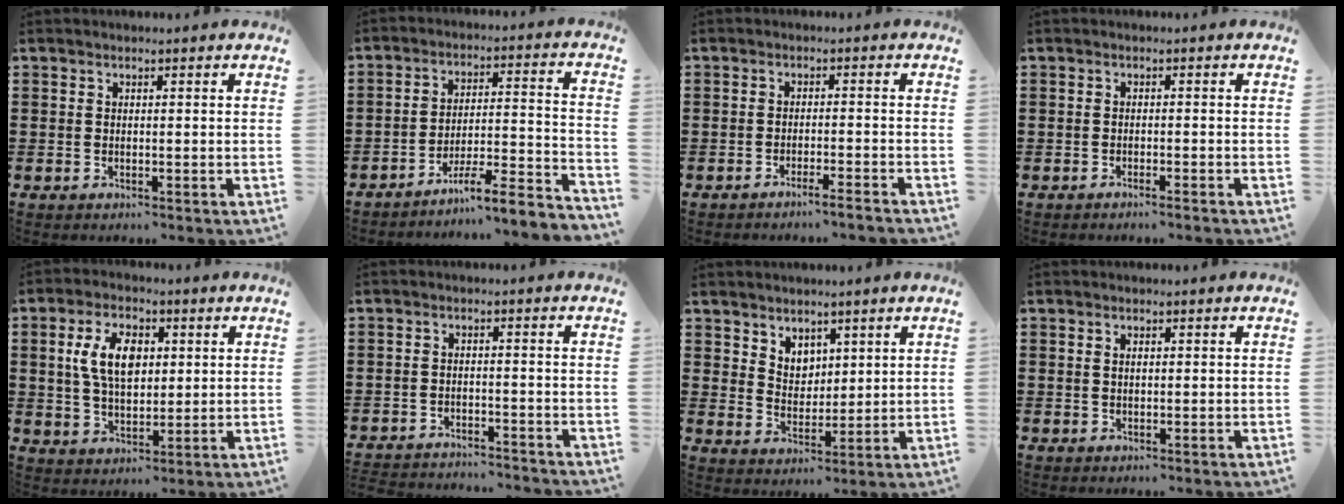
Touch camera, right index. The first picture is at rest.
{"total": 6.4, "force": [-5.4, 0.4, 3.5], "torque": [-0.055, -0.010, -0.105]}
{"total": 2.3, "force": [-2.1, -0.5, 1.0], "torque": [-0.016, -0.001, -0.040]}
{"total": 1.0, "force": [-0.9, -0.2, 0.4], "torque": [-0.008, 0.000, -0.018]}
{"total": 8.3, "force": [1.9, 5.0, 6.4], "torque": [-0.145, 0.010, 0.026]}
{"total": 2.8, "force": [-2.8, 0.1, 0.0], "torque": [-0.006, 0.000, -0.060]}
{"total": 4.6, "force": [3.4, 3.0, 0.3], "torque": [-0.022, 0.000, 0.065]}
{"total": 1.0, "force": [0.2, 0.5, 0.9], "torque": [-0.019, 0.003, 0.003]}